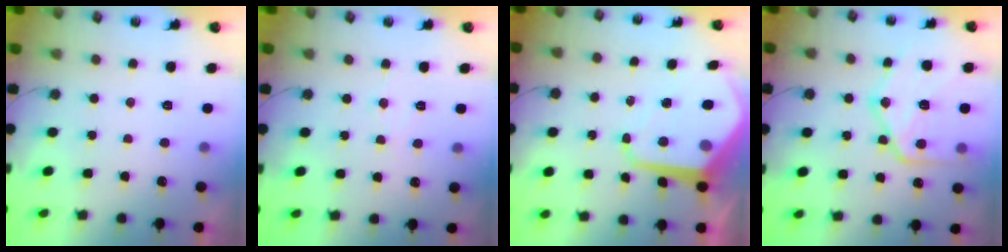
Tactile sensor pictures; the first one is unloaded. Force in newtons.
{"total": 5.2, "press": 5.2, "slide": 0.8}
{"total": 12.7, "press": 12.7, "slide": 1.0}
{"total": 20.7, "press": 20.6, "slide": 1.9}